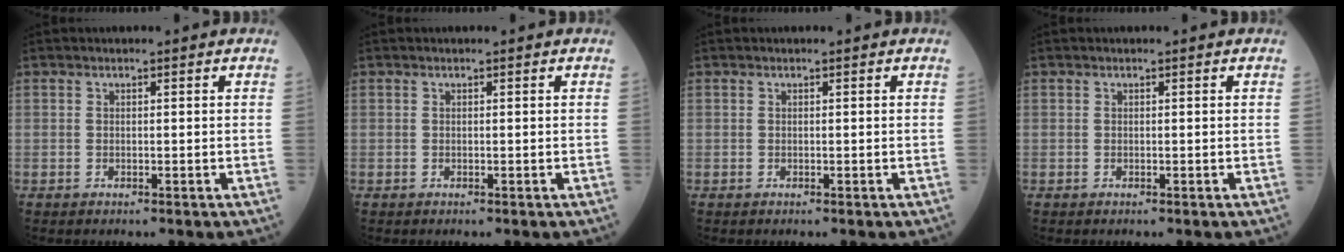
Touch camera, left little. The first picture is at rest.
{"total": 0.0}
{"total": 0.0}
{"total": 0.0}